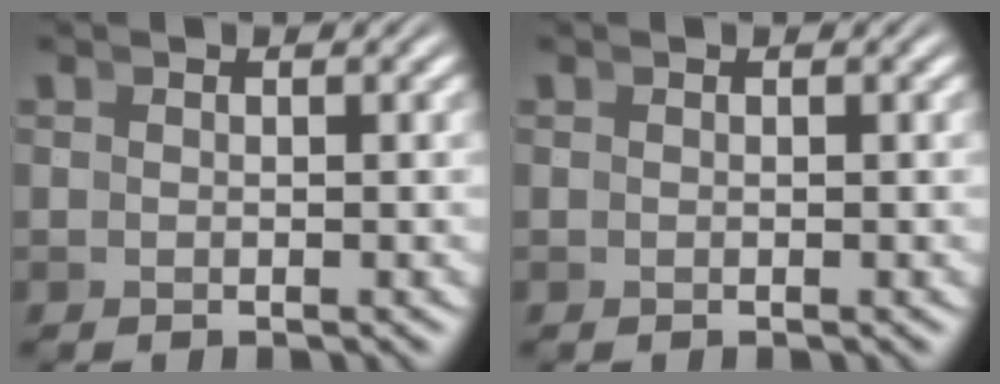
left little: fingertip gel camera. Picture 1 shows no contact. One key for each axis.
{"total": 0.0}